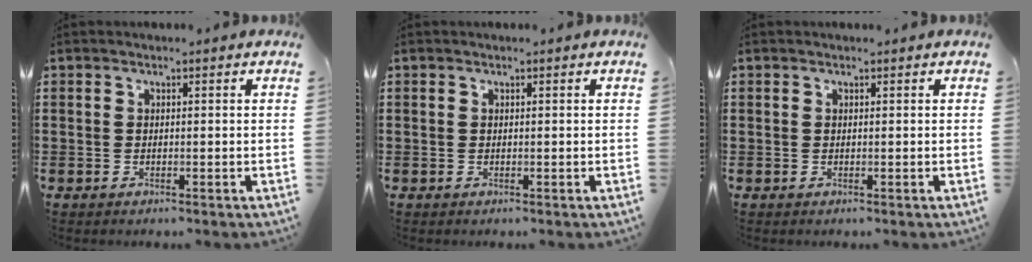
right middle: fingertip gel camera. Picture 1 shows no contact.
{"total": 0.8, "force": [-0.8, -0.2, 0.1], "torque": [0.000, 0.001, -0.016]}
{"total": 0.0}